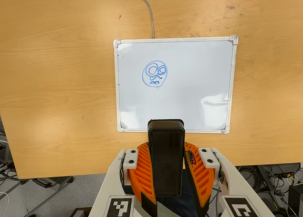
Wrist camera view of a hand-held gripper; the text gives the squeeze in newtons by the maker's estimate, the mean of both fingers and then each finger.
{"total": 9.3, "left": 7.5, "right": 11.1}